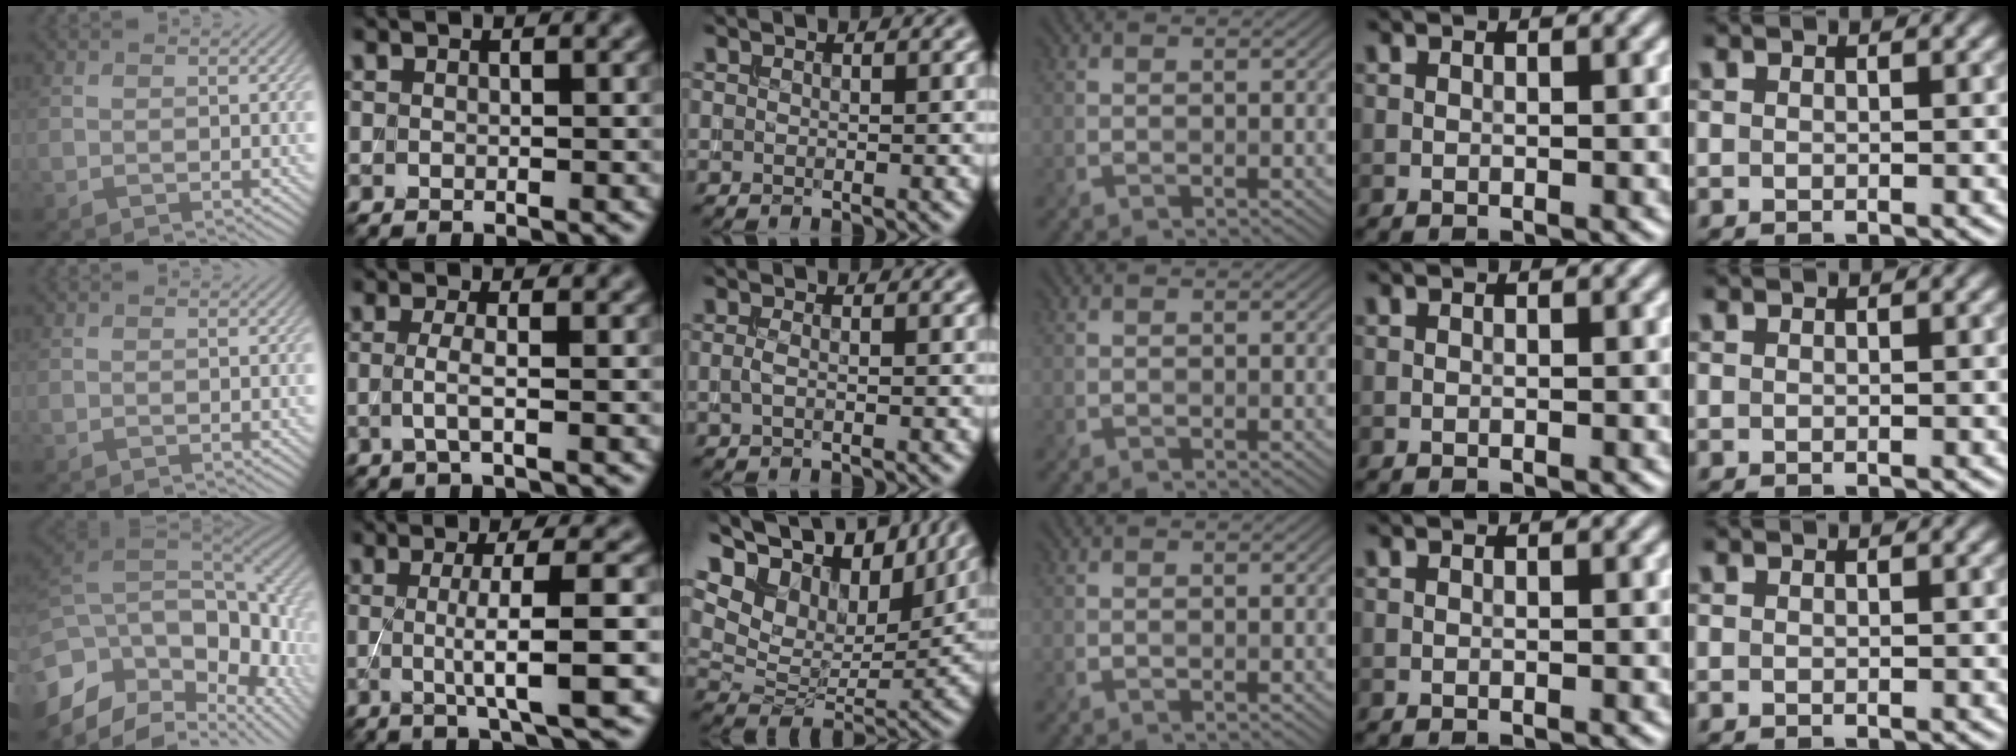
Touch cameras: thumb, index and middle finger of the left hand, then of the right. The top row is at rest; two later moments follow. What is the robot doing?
{"motion": "extract", "object": "backpack"}